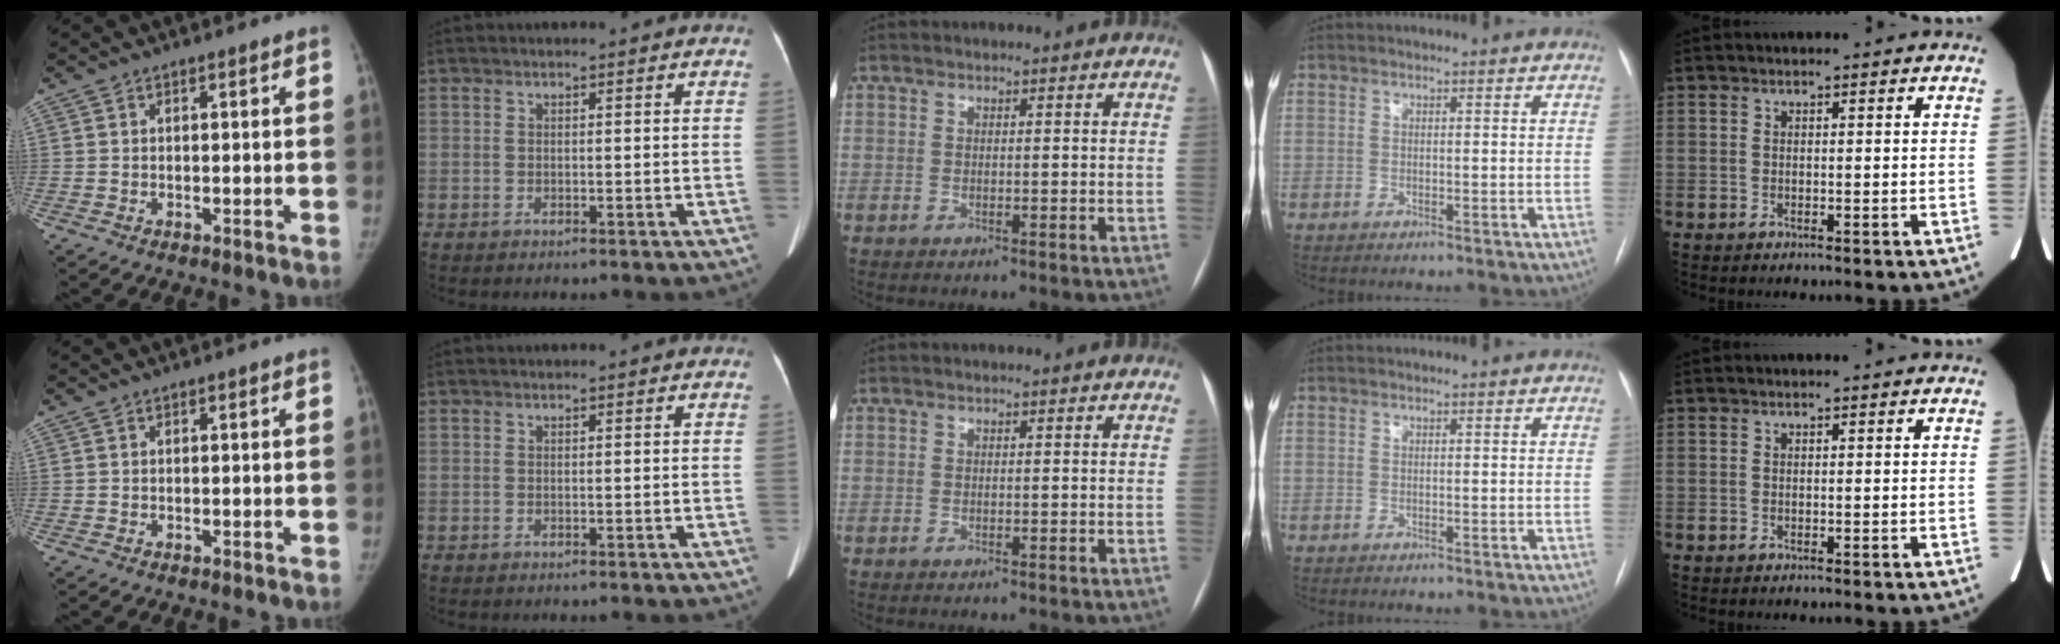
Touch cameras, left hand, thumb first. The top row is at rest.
{}